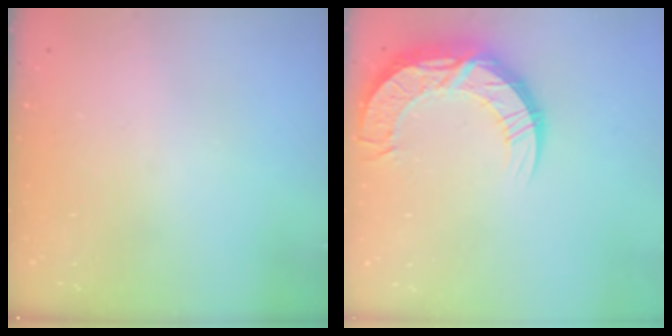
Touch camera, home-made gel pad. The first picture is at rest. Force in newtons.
{"total": 15.3, "press": 15.3, "slide": 1.0}